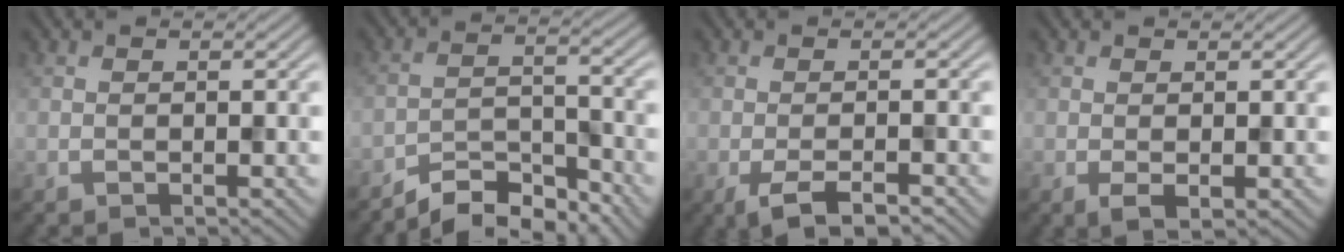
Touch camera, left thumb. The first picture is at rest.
{"total": 6.2, "force": [-5.5, 1.5, 2.3], "torque": [-0.036, 0.002, -0.107]}
{"total": 3.9, "force": [-2.3, 0.9, 3.0], "torque": [-0.055, 0.000, -0.041]}
{"total": 1.6, "force": [-0.2, 0.7, 1.4], "torque": [-0.029, -0.005, -0.002]}